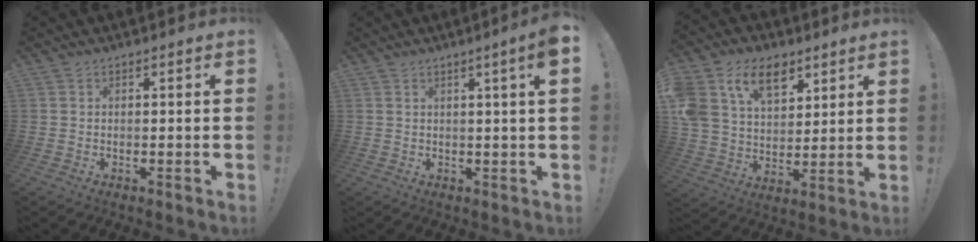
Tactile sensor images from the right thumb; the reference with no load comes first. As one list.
[{"total": 4.9, "force": [1.9, -0.6, 4.5], "torque": [-0.061, -0.013, 0.026]}, {"total": 16.1, "force": [8.6, 10.7, 8.4], "torque": [-0.149, -0.040, 0.164]}]